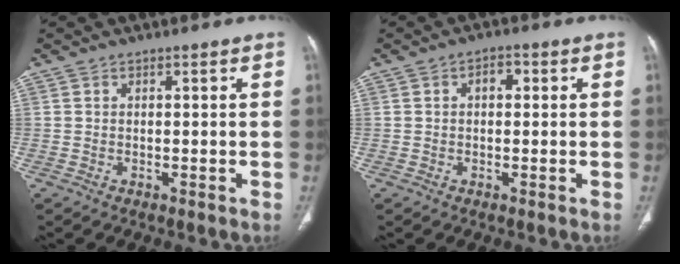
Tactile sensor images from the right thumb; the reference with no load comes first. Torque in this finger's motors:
{"motor_torque": [1.30, 2.33, 0.46, -0.30, -0.02]}